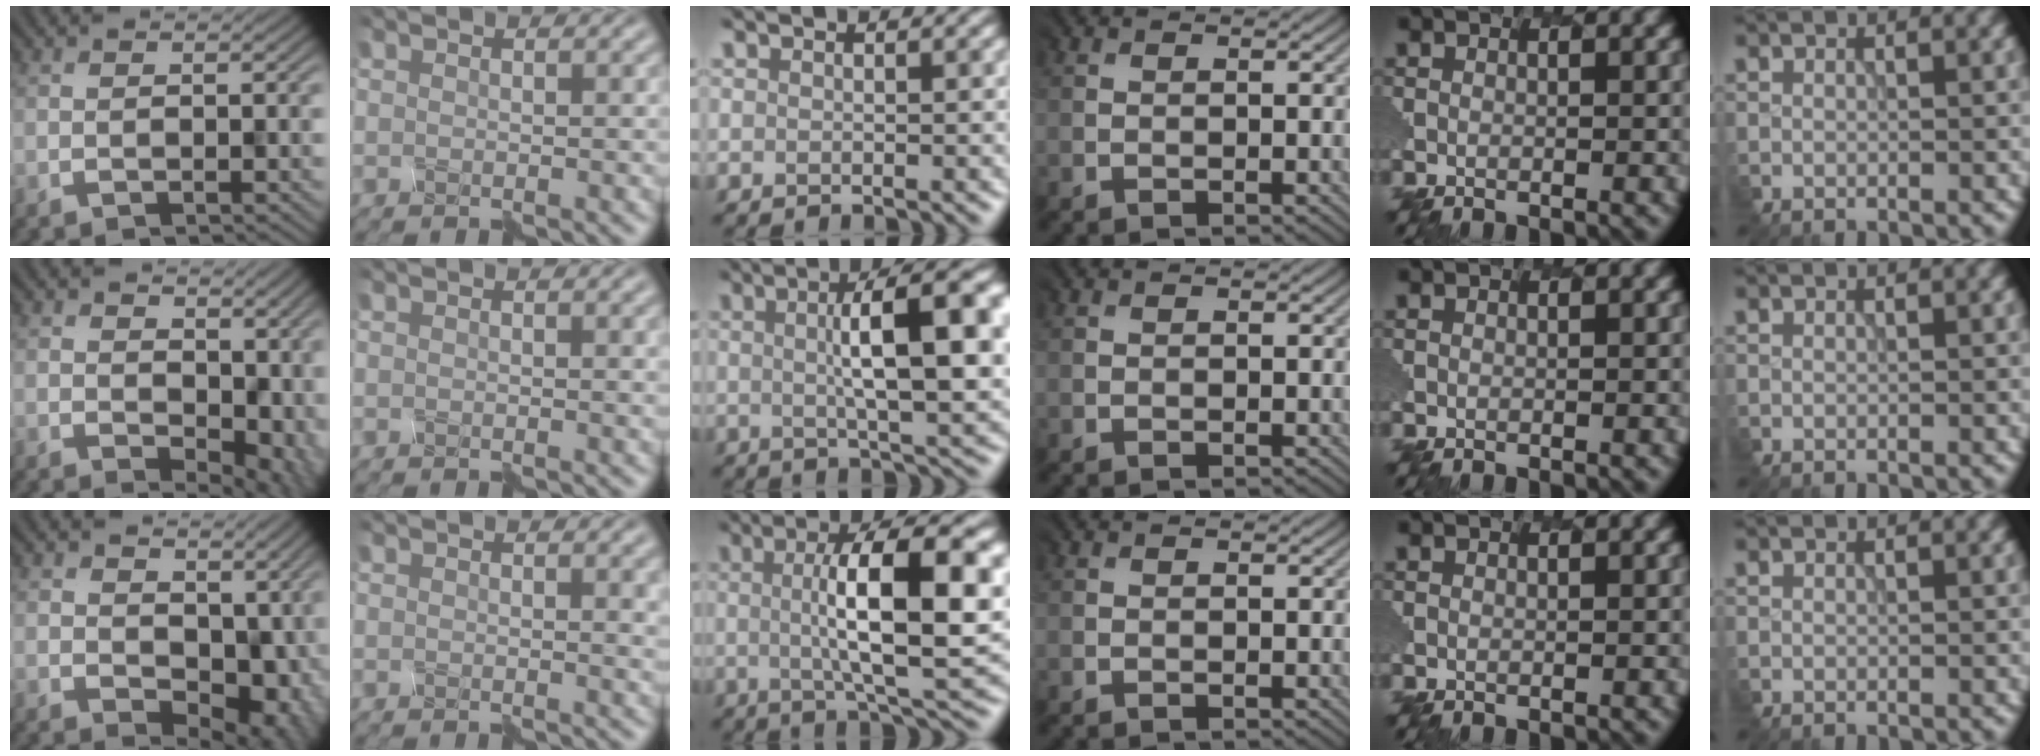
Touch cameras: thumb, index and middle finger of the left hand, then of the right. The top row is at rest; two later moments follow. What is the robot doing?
{"motion": "disassemble", "object": "spray bottle"}